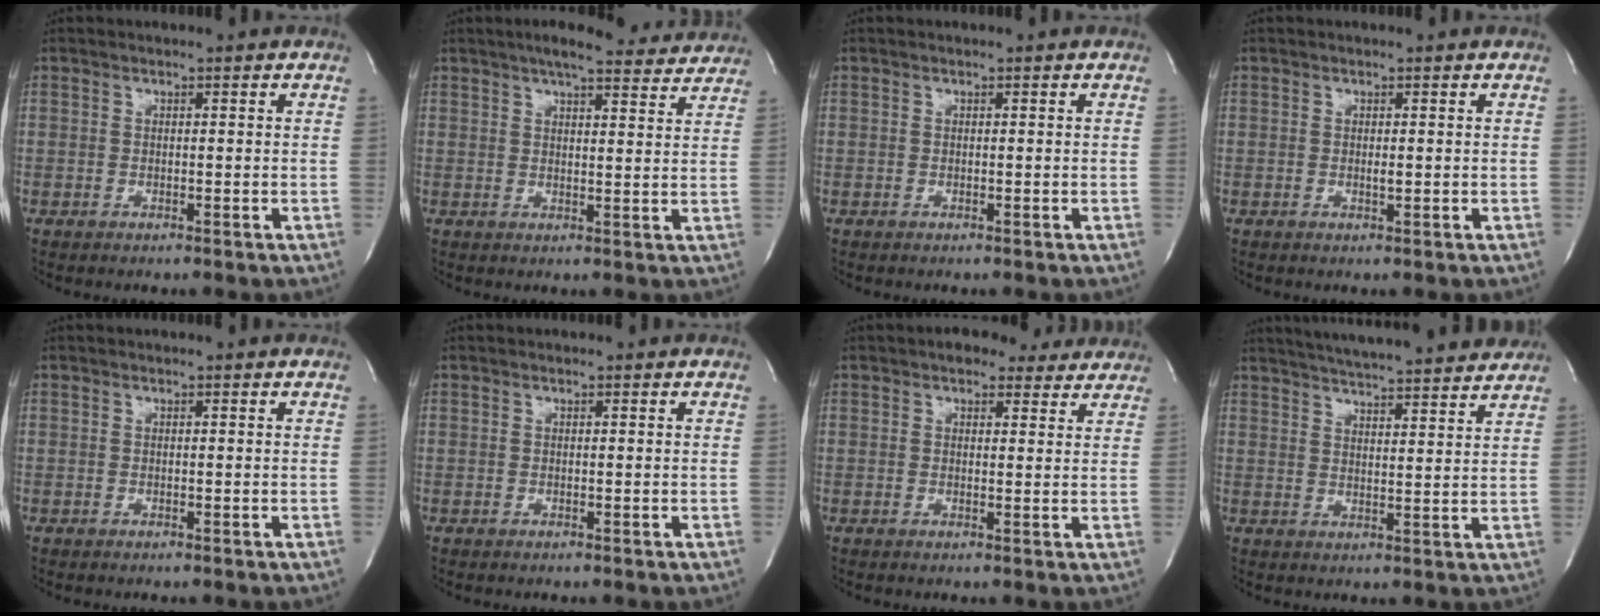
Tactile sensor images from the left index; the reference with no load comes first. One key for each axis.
{"total": 13.9, "fx": 12.5, "fy": 2.5, "fz": 5.5, "tx": -0.065, "ty": 0.015, "tz": 0.150}
{"total": 0.0}
{"total": 0.6, "fx": 0.1, "fy": 0.1, "fz": 0.6, "tx": -0.015, "ty": -0.003, "tz": 0.000}
{"total": 0.0}
{"total": 0.0}
{"total": 6.9, "fx": 5.7, "fy": 3.1, "fz": 2.2, "tx": -0.018, "ty": 0.013, "tz": 0.065}
{"total": 19.0, "fx": 17.4, "fy": 1.5, "fz": 7.4, "tx": -0.118, "ty": 0.005, "tz": 0.231}